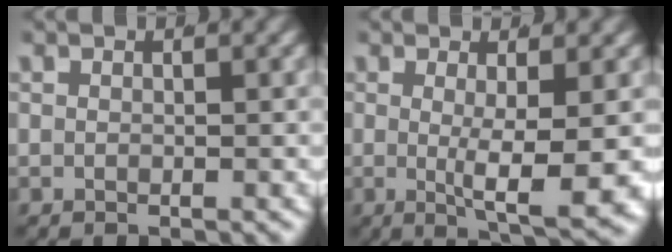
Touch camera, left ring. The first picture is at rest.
{"total": 5.9, "force": [-1.0, 0.8, 5.7], "torque": [-0.083, -0.026, -0.003]}